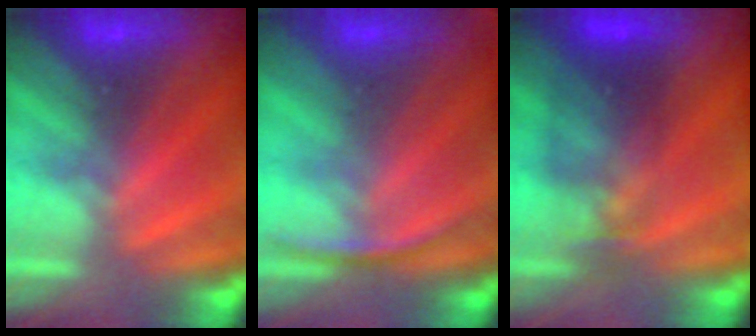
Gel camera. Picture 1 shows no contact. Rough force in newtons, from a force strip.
{"total": 2.9}
{"total": 7.1}